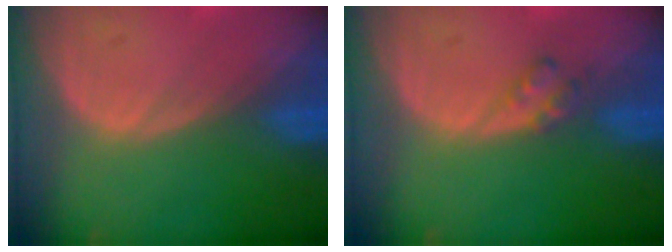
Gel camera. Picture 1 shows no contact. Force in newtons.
{"total": 2.3, "press": 2.2, "slide": 0.3}